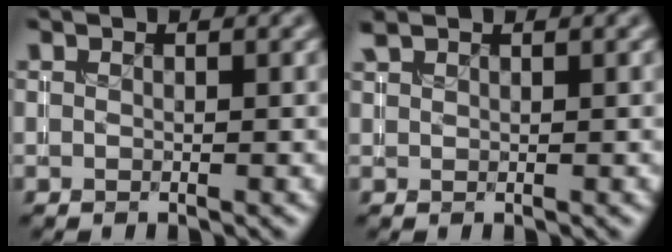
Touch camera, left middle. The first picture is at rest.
{"total": 0.9, "force": [0.8, 0.2, 0.4], "torque": [-0.009, 0.002, 0.020]}